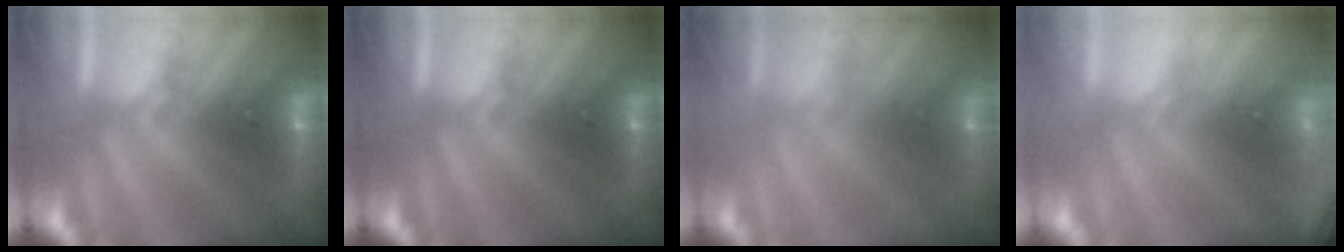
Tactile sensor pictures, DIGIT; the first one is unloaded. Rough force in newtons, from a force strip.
{"total": 0.0}
{"total": 8.5}
{"total": 2.4}